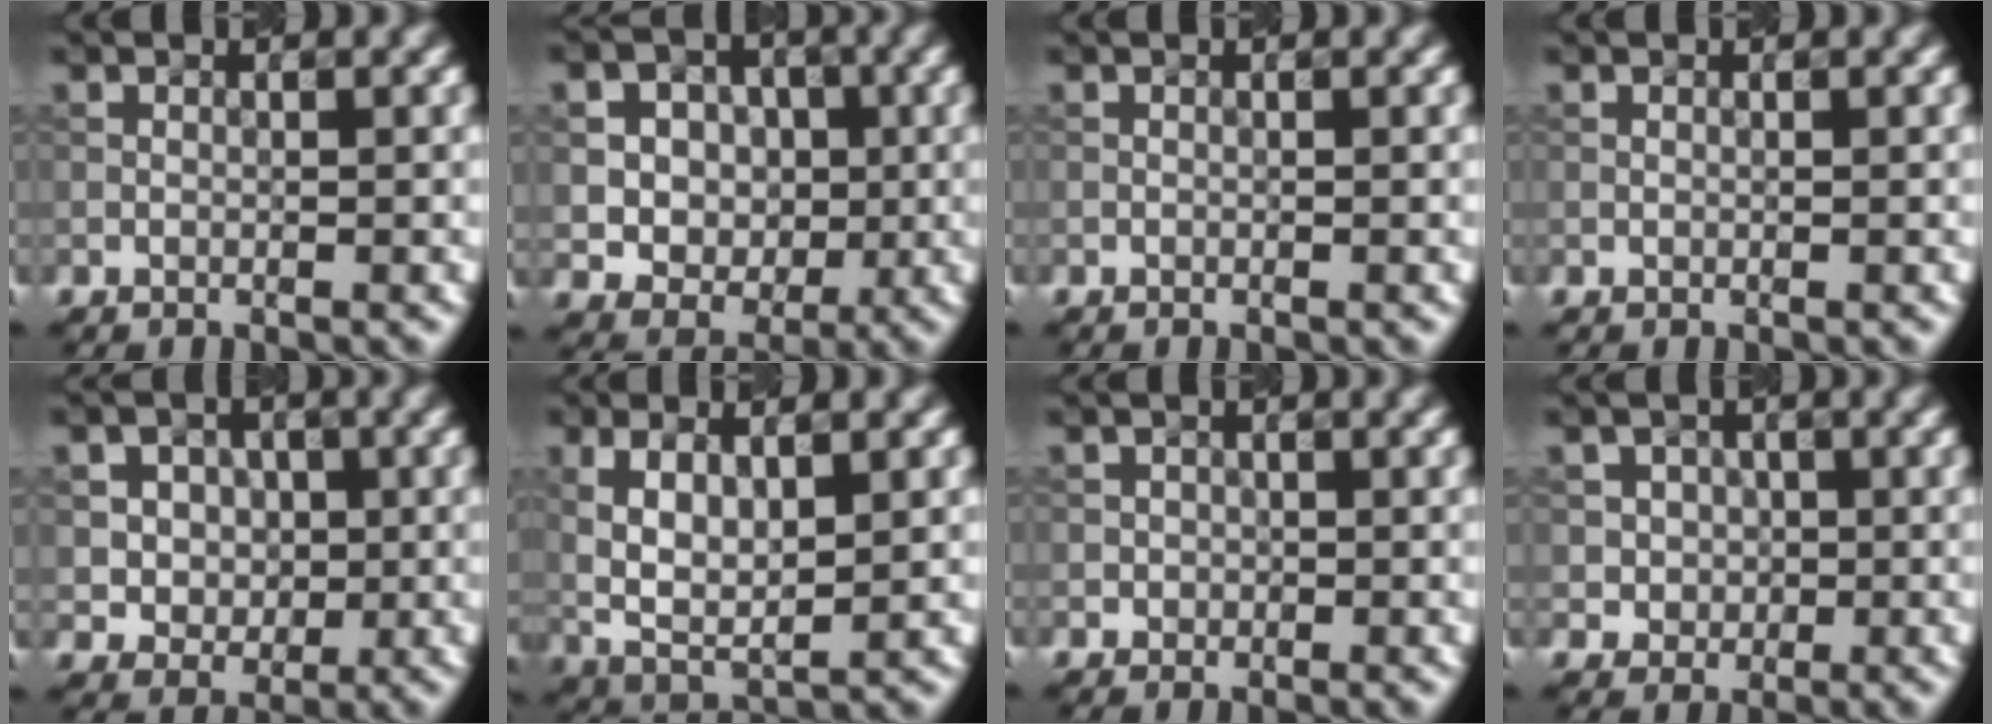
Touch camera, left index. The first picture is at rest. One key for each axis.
{"total": 6.6, "fx": 1.1, "fy": 5.8, "fz": 3.0, "tx": -0.047, "ty": 0.020, "tz": 0.012}
{"total": 0.0}
{"total": 0.0}
{"total": 5.0, "fx": 1.1, "fy": 4.4, "fz": 2.1, "tx": -0.031, "ty": 0.011, "tz": 0.015}
{"total": 5.9, "fx": 1.1, "fy": 2.7, "fz": 5.1, "tx": -0.107, "ty": -0.001, "tz": 0.023}
{"total": 1.0, "fx": 0.1, "fy": 1.0, "fz": 0.0, "tx": 0.013, "ty": -0.003, "tz": -0.003}
{"total": 3.0, "fx": 0.7, "fy": 2.8, "fz": 0.8, "tx": 0.000, "ty": 0.004, "tz": 0.011}